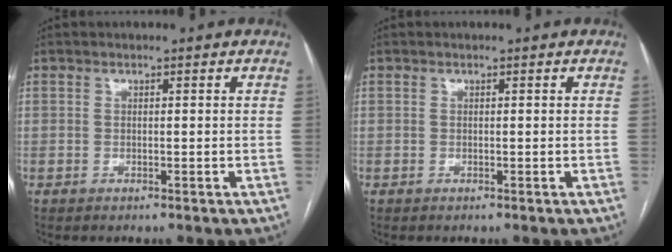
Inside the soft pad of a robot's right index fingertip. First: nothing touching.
{"total": 0.0}